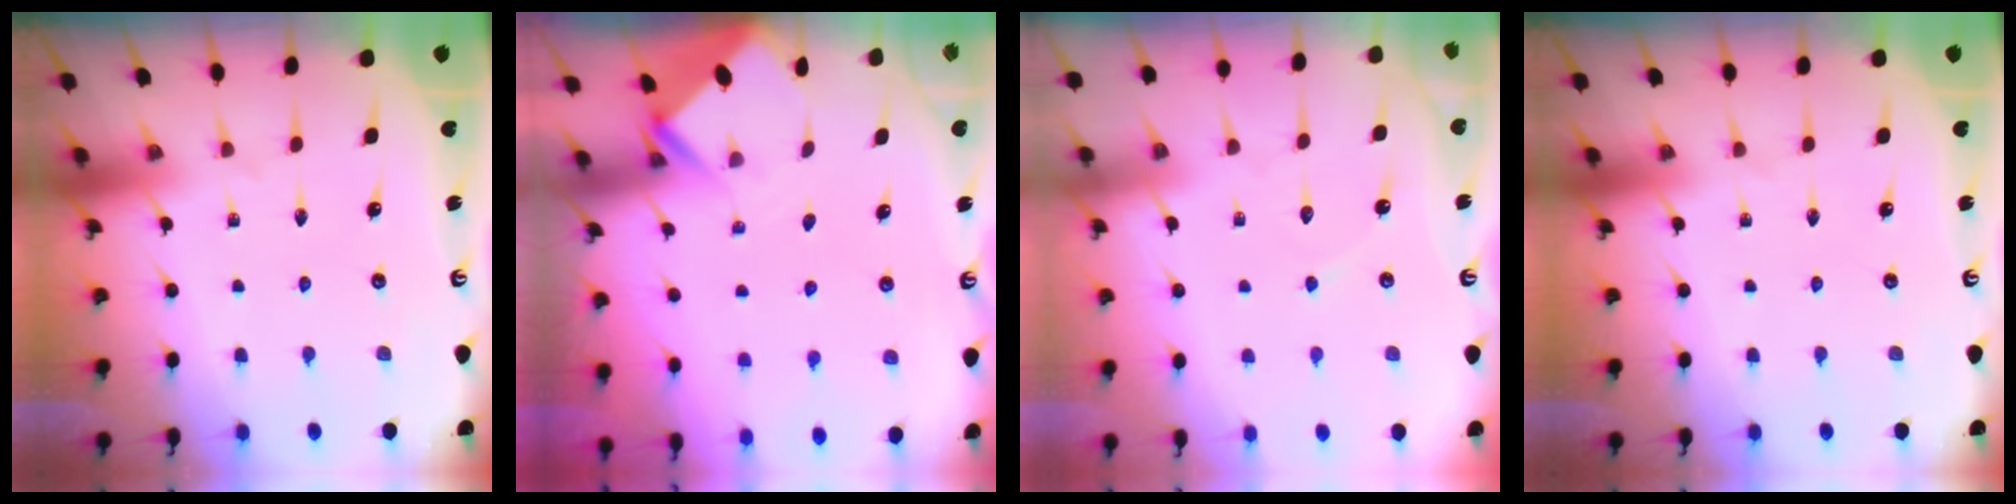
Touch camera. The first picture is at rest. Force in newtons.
{"total": 2.7, "press": 2.7, "slide": 0.2}
{"total": 3.5, "press": 3.5, "slide": 0.1}
{"total": 0.0}